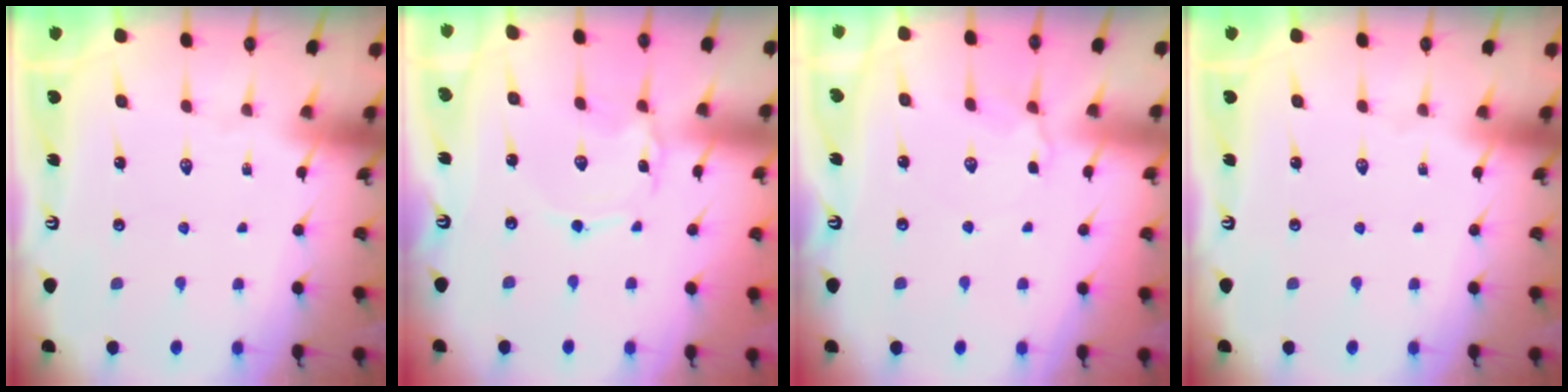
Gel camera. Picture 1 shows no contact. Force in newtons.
{"total": 0.9, "press": 0.9, "slide": 0.1}
{"total": 2.6, "press": 2.5, "slide": 0.7}
{"total": 0.0}